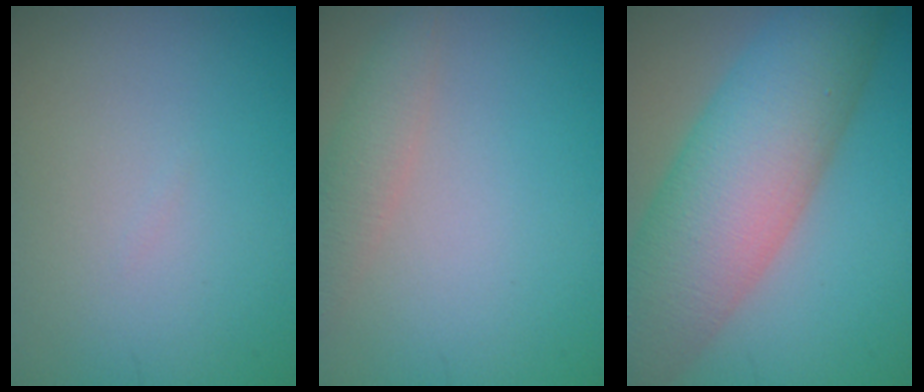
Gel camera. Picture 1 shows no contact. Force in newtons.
{"total": 2.3, "press": 2.3, "slide": 0.1}
{"total": 11.2, "press": 11.2, "slide": 0.4}